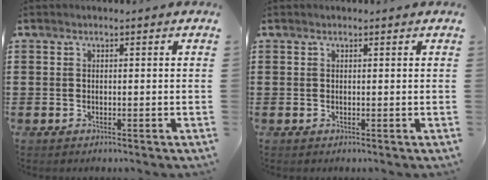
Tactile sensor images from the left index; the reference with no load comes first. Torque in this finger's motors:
{"motor_torque": [2.14, 0.00, 0.20, -0.01]}